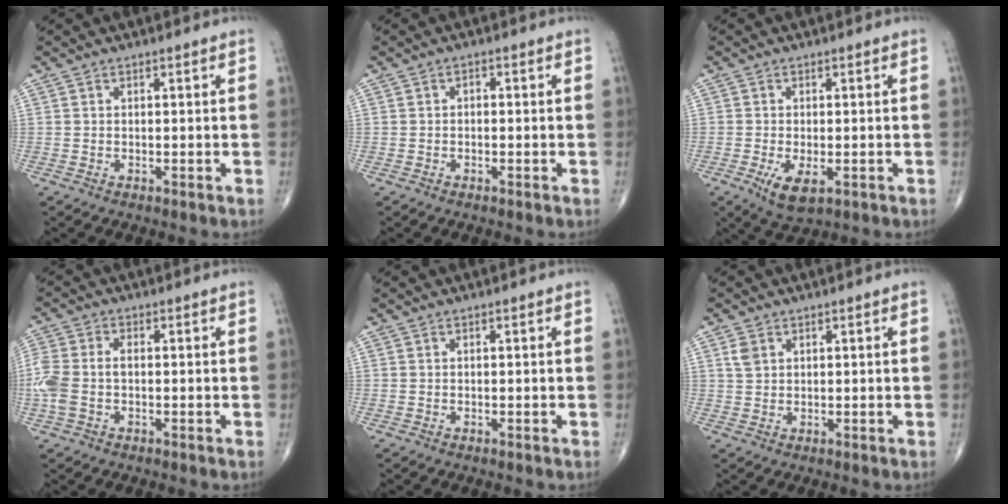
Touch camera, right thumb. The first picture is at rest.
{"total": 0.8, "force": [-0.2, 0.6, 0.5], "torque": [0.000, 0.005, -0.007]}
{"total": 5.4, "force": [-1.9, 2.4, 4.4], "torque": [-0.079, -0.011, -0.027]}
{"total": 7.9, "force": [-0.9, 4.9, 6.2], "torque": [-0.167, 0.019, -0.019]}
{"total": 0.0}
{"total": 2.5, "force": [1.1, 1.8, 1.3], "torque": [-0.022, -0.001, 0.026]}